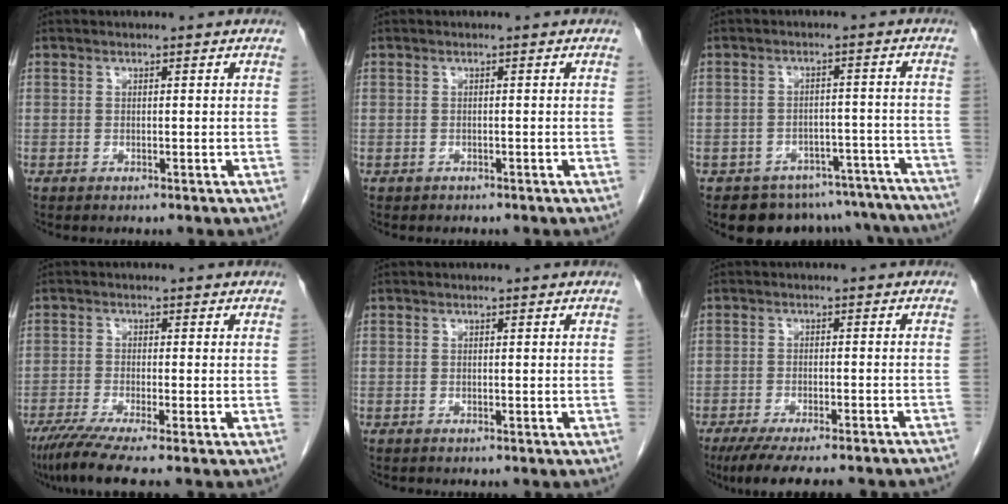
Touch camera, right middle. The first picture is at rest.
{"total": 0.6, "force": [-0.4, 0.4, 0.0], "torque": [-0.013, 0.002, -0.005]}
{"total": 15.2, "force": [-13.4, 6.7, 2.4], "torque": [-0.017, 0.033, -0.148]}
{"total": 6.7, "force": [-5.1, -0.6, 4.3], "torque": [-0.069, -0.022, -0.088]}
{"total": 0.0}
{"total": 16.9, "force": [-14.9, 2.1, 7.8], "torque": [-0.104, -0.024, -0.193]}